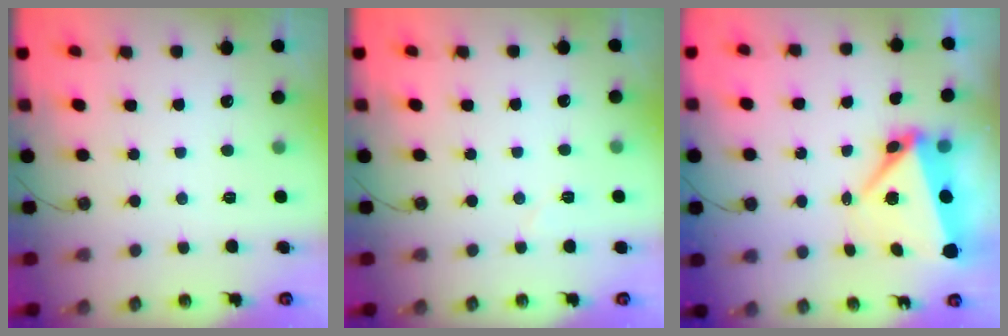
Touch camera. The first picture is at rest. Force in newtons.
{"total": 4.3, "press": 3.7, "slide": 2.1}
{"total": 6.8, "press": 6.6, "slide": 1.7}